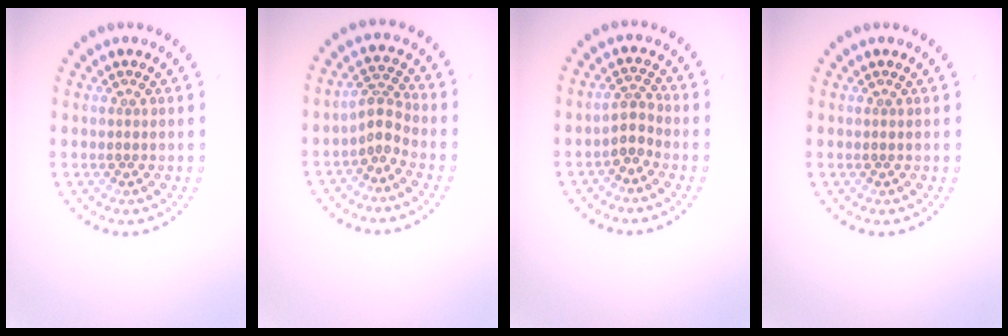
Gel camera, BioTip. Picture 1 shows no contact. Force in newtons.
{"total": 2.2, "press": 1.5, "slide": 1.6}
{"total": 2.0, "press": 1.5, "slide": 1.3}
{"total": 0.0}